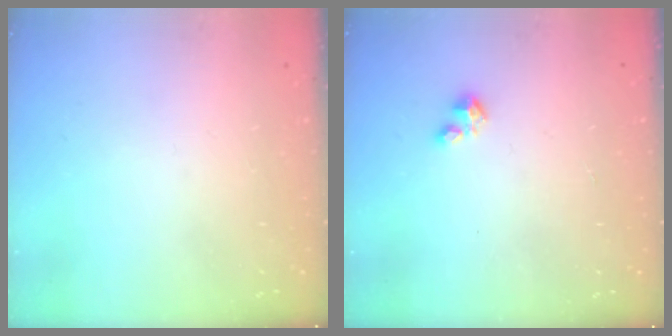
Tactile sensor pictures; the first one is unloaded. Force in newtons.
{"total": 1.3, "press": 1.2, "slide": 0.4}